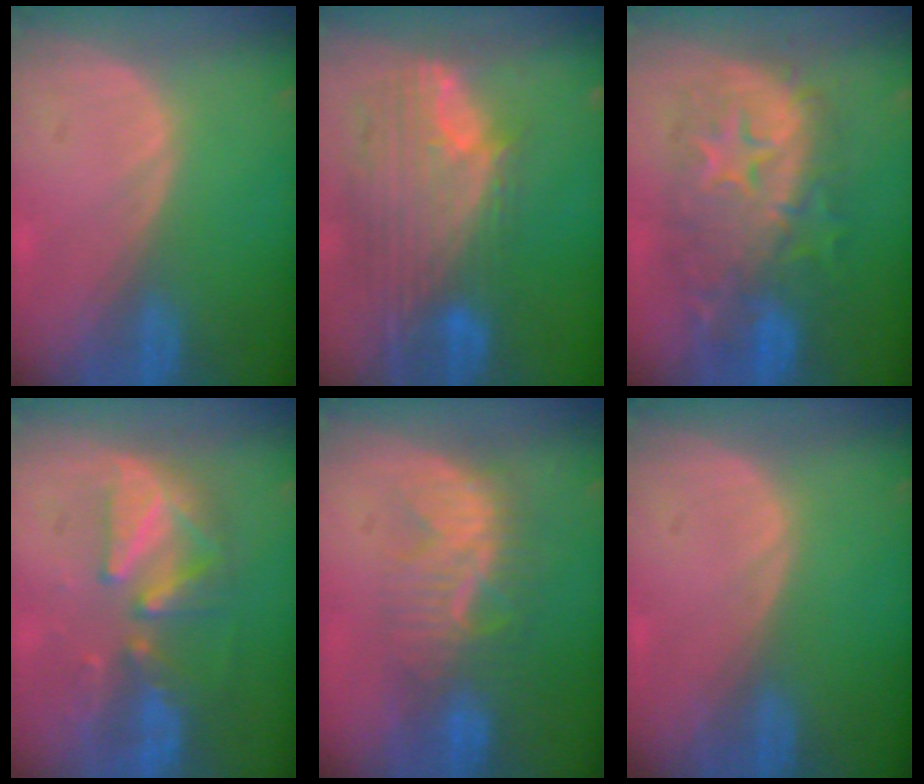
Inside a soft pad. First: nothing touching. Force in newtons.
{"total": 12.0, "press": 10.1, "slide": 6.4}
{"total": 12.0, "press": 11.9, "slide": 1.2}
{"total": 8.4, "press": 8.1, "slide": 2.0}
{"total": 8.3, "press": 8.0, "slide": 2.2}
{"total": 0.0}